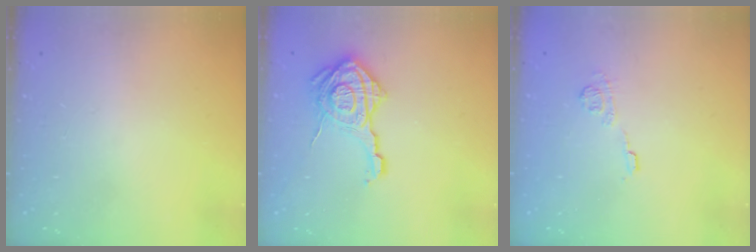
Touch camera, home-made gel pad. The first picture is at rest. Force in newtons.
{"total": 17.5, "press": 17.5, "slide": 0.7}
{"total": 8.0, "press": 7.9, "slide": 1.0}